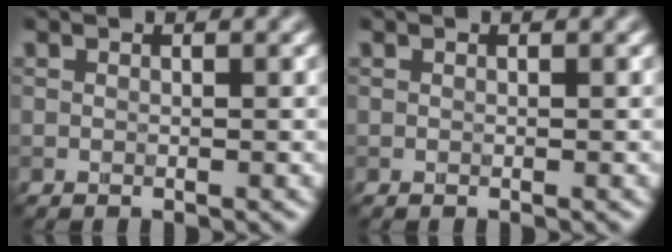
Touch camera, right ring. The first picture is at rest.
{"total": 0.0}